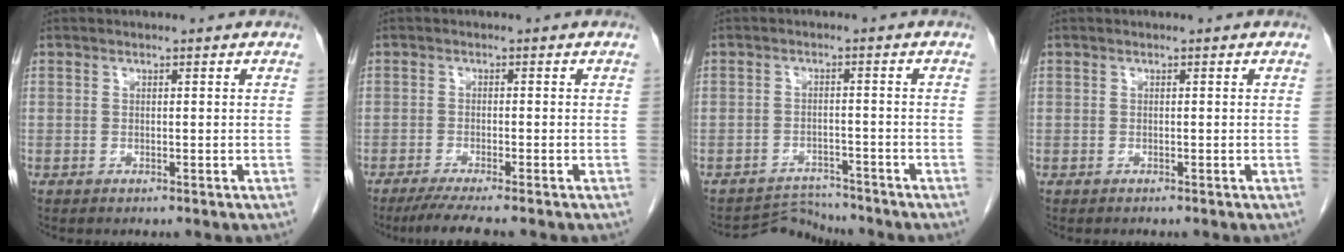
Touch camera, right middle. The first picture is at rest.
{"total": 5.2, "force": [-4.2, -0.4, 3.0], "torque": [-0.046, -0.014, -0.070]}
{"total": 4.1, "force": [-3.7, 0.3, -1.6], "torque": [0.033, 0.005, -0.056]}
{"total": 0.0}